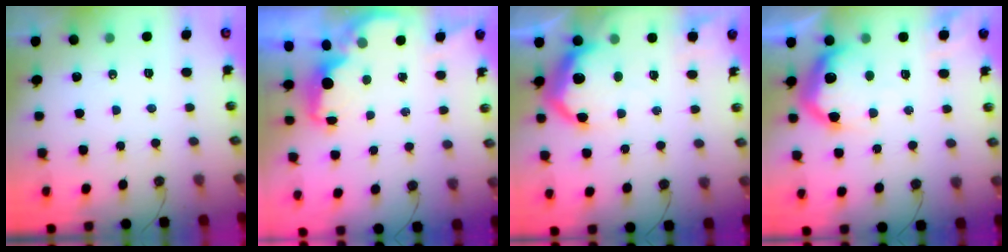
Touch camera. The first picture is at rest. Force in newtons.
{"total": 2.1, "press": 1.9, "slide": 0.8}
{"total": 12.5, "press": 12.5, "slide": 0.6}
{"total": 17.0, "press": 16.9, "slide": 1.0}